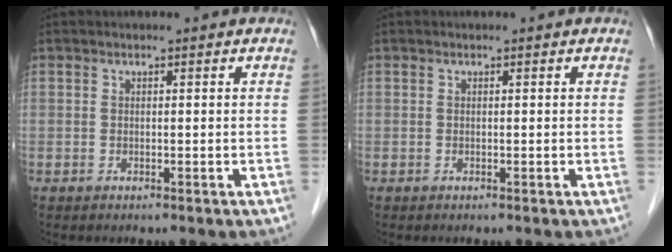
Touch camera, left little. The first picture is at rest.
{"total": 0.0}